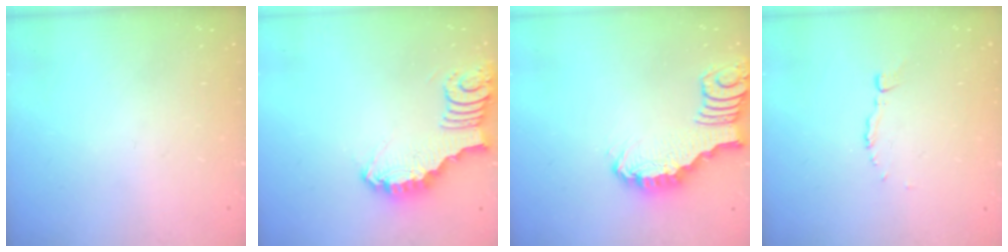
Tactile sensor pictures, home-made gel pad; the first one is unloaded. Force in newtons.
{"total": 3.8, "press": 3.8, "slide": 0.2}
{"total": 3.0, "press": 3.0, "slide": 0.5}
{"total": 3.0, "press": 3.0, "slide": 0.3}